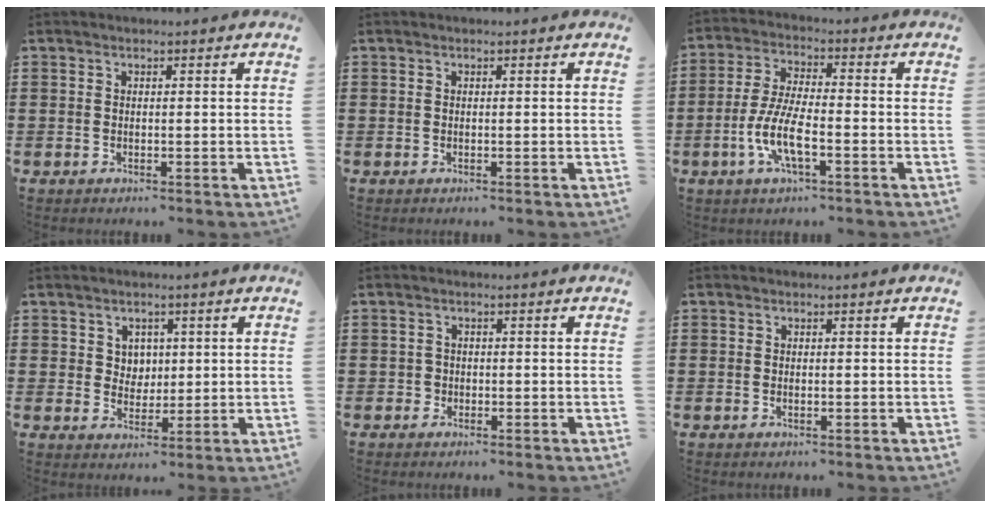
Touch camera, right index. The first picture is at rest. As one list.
[{"total": 0.0}, {"total": 7.8, "force": [-3.1, 2.0, 6.9], "torque": [-0.161, -0.015, -0.064]}, {"total": 3.4, "force": [1.4, 3.1, 0.6], "torque": [-0.026, 0.013, 0.024]}, {"total": 1.0, "force": [-0.4, 1.0, 0.1], "torque": [-0.006, 0.003, -0.010]}, {"total": 0.0}]